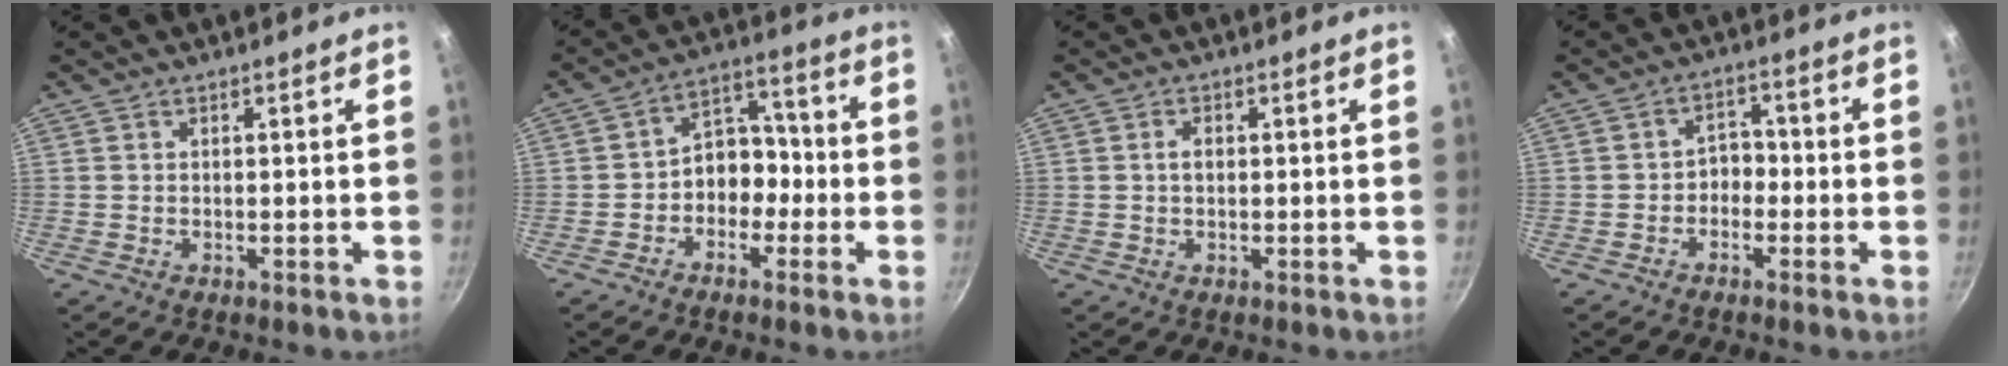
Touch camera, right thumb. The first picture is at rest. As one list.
[{"total": 8.0, "force": [-2.5, 6.2, 4.4], "torque": [-0.013, 0.048, -0.050]}, {"total": 1.6, "force": [0.1, 1.1, 1.2], "torque": [-0.019, 0.005, 0.002]}, {"total": 3.4, "force": [-1.4, 2.6, 1.7], "torque": [0.000, 0.024, -0.029]}]